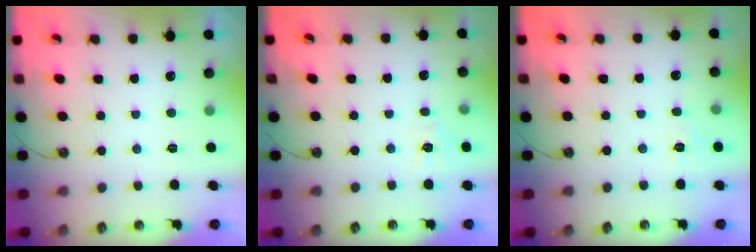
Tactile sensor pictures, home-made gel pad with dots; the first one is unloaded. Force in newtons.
{"total": 5.3, "press": 5.2, "slide": 0.7}
{"total": 2.5, "press": 2.5, "slide": 0.5}